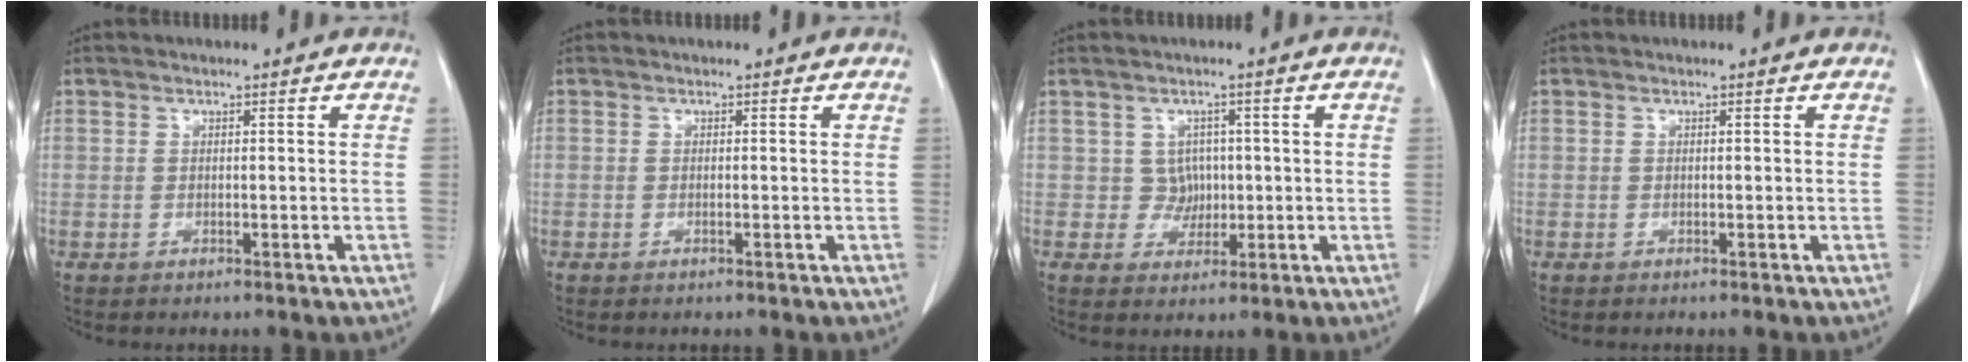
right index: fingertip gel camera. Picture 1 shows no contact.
{"total": 0.0}
{"total": 2.9, "force": [0.2, 2.9, 0.5], "torque": [0.001, 0.007, 0.005]}
{"total": 0.0}